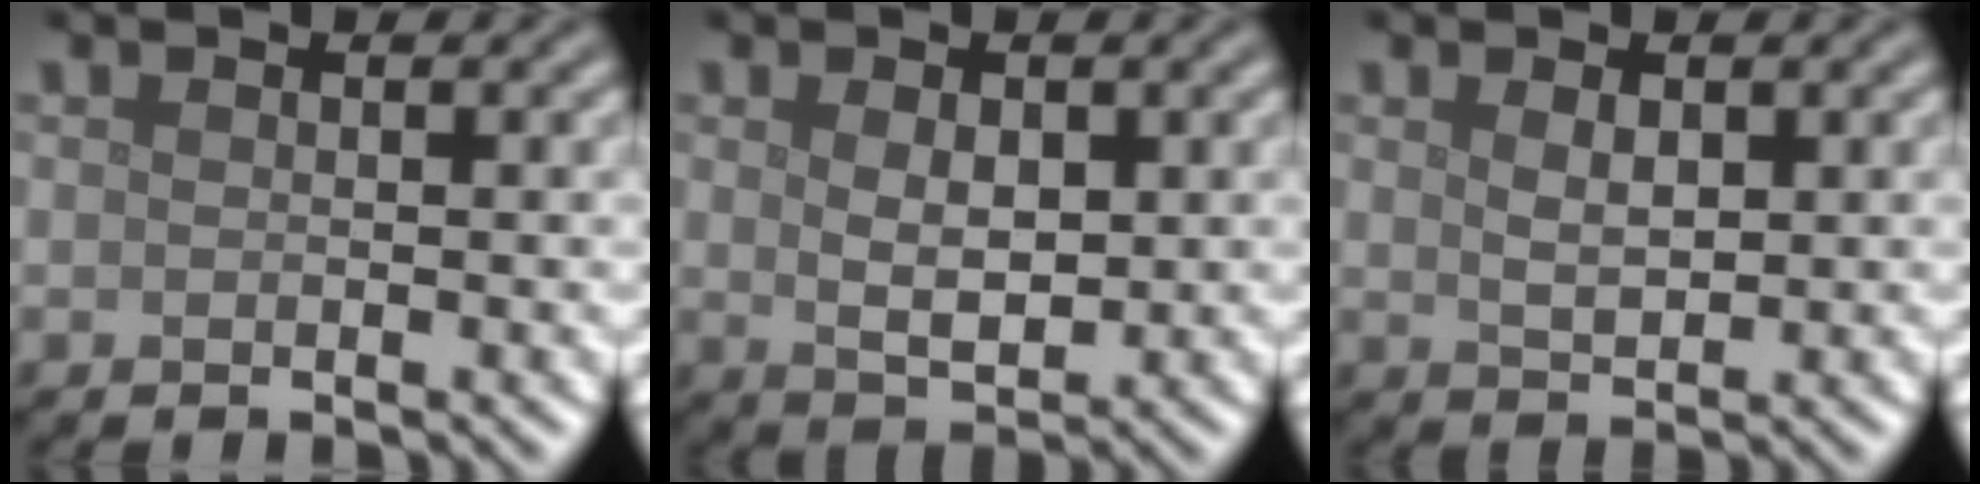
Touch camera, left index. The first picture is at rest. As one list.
[{"total": 3.0, "force": [0.6, 1.7, 2.4], "torque": [-0.049, -0.005, 0.015]}, {"total": 1.9, "force": [0.7, 0.9, 1.5], "torque": [-0.031, -0.003, 0.018]}]